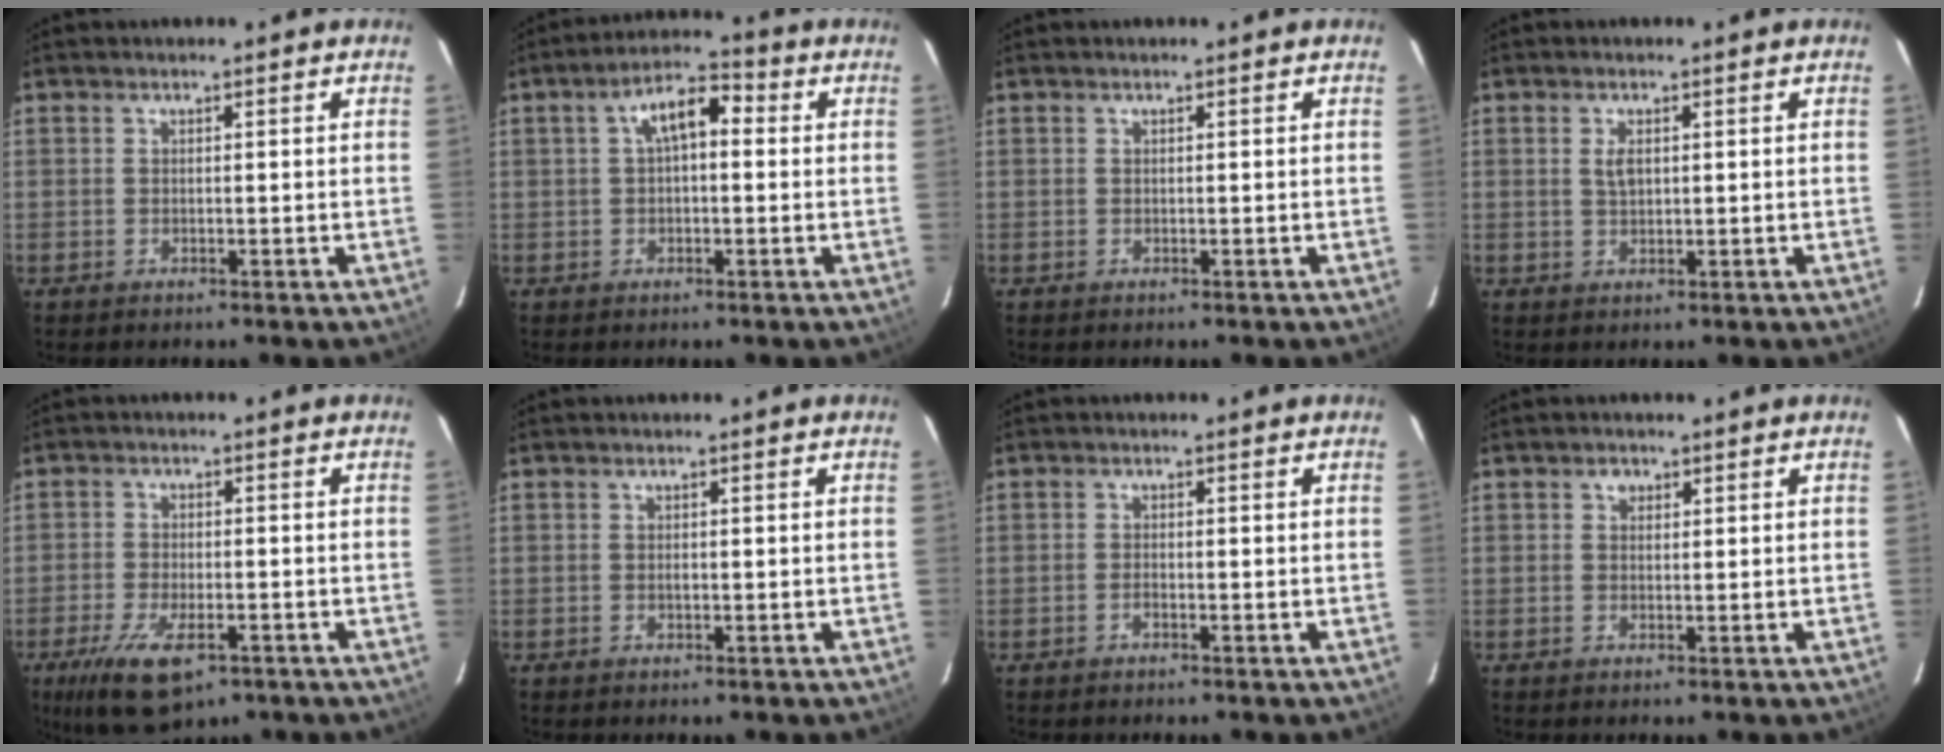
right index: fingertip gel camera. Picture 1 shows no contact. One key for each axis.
{"total": 6.7, "fx": 1.0, "fy": 3.3, "fz": 5.7, "tx": -0.100, "ty": 0.026, "tz": 0.016}
{"total": 0.0}
{"total": 2.3, "fx": 0.6, "fy": 1.2, "fz": 1.9, "tx": -0.035, "ty": 0.002, "tz": 0.012}
{"total": 10.9, "fx": -6.2, "fy": 4.5, "fz": 7.8, "tx": -0.172, "ty": -0.031, "tz": -0.103}
{"total": 0.7, "fx": -0.2, "fy": 0.4, "fz": 0.6, "tx": -0.009, "ty": 0.001, "tz": -0.003}
{"total": 1.0, "fx": -0.6, "fy": 0.4, "fz": 0.7, "tx": -0.017, "ty": 0.001, "tz": -0.012}
{"total": 1.3, "fx": 0.5, "fy": 1.2, "fz": 0.3, "tx": -0.004, "ty": 0.006, "tz": 0.007}